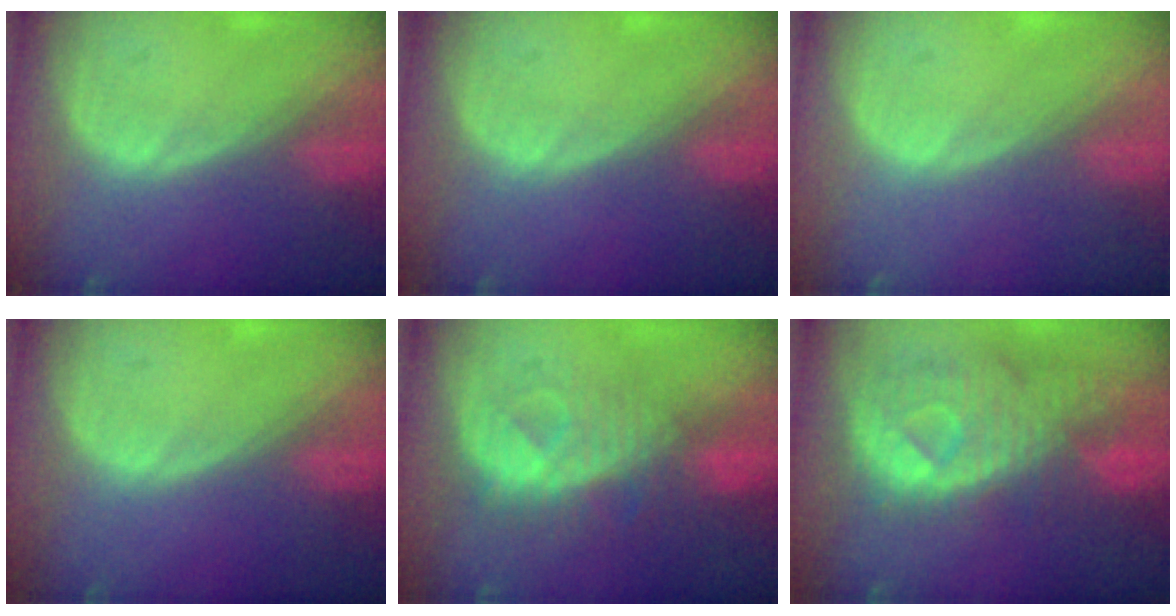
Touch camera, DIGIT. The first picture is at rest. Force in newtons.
{"total": 0.0}
{"total": 0.0}
{"total": 0.0}
{"total": 8.1, "press": 7.9, "slide": 2.0}
{"total": 11.5, "press": 9.9, "slide": 5.8}